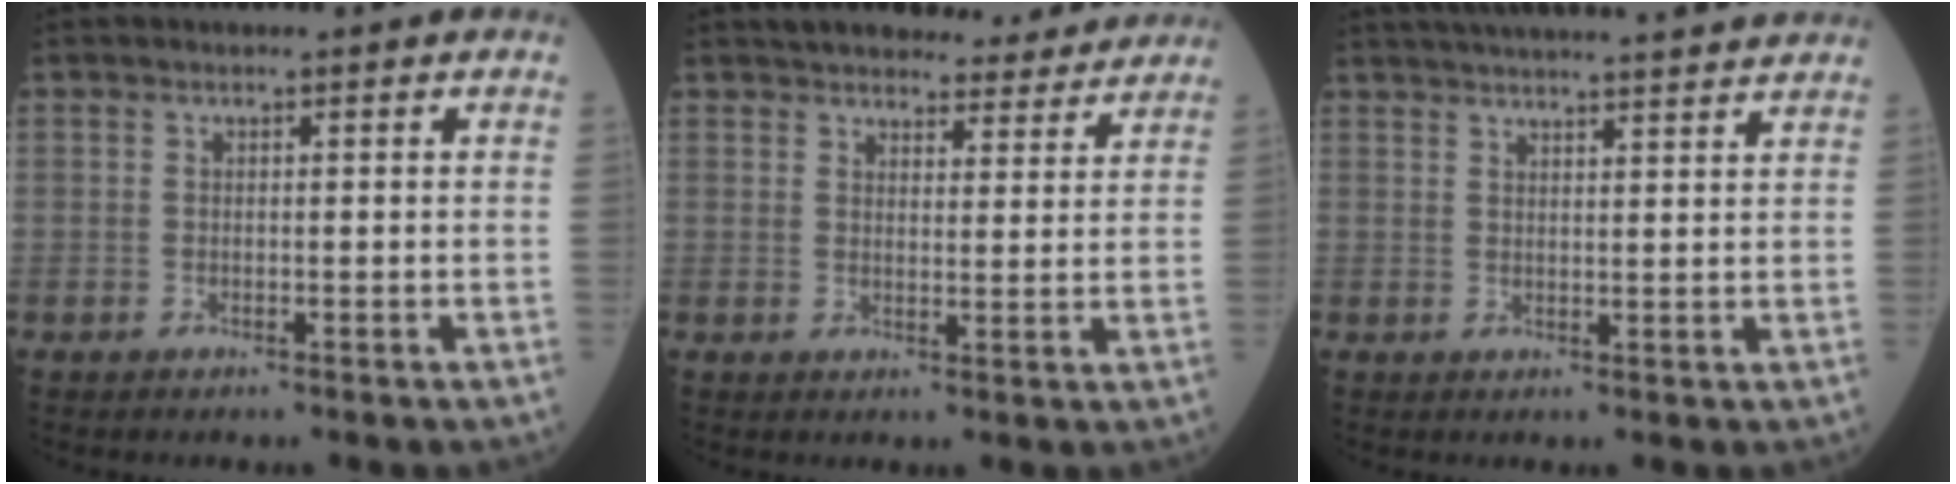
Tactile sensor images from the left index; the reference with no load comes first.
{"total": 11.0, "force": [10.2, 2.7, 2.9], "torque": [-0.019, 0.005, 0.122]}
{"total": 17.6, "force": [16.3, 0.6, 6.5], "torque": [-0.106, 0.016, 0.221]}